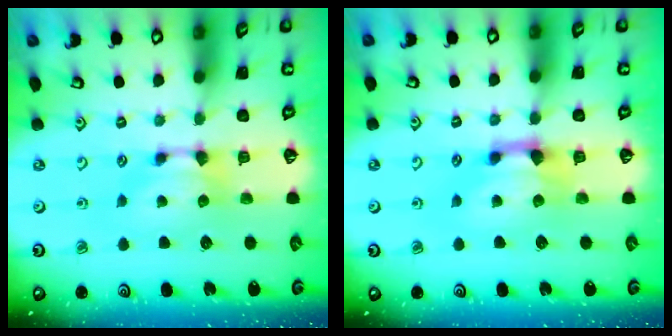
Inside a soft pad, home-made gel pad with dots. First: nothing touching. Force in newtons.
{"total": 1.5, "press": 0.6, "slide": 1.4}